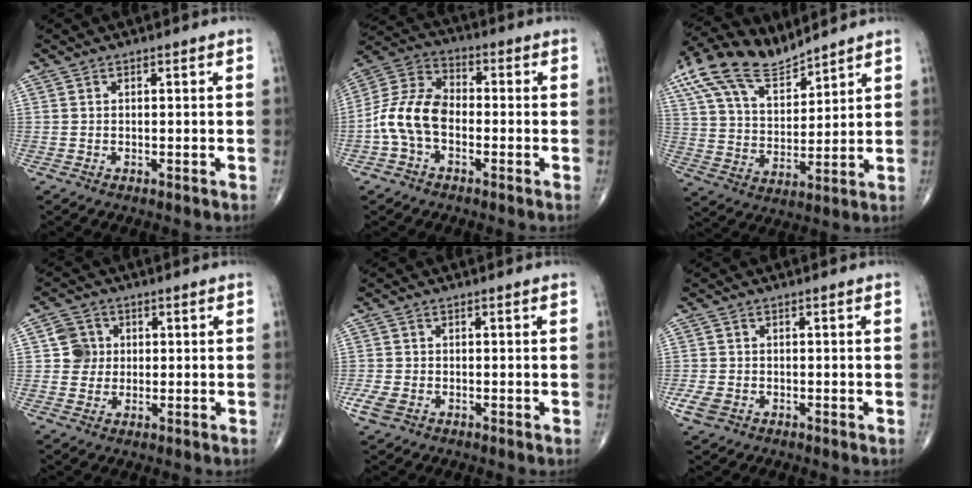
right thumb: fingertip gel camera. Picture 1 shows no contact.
{"total": 12.1, "force": [-2.6, 7.6, 9.0], "torque": [-0.176, 0.037, -0.061]}
{"total": 14.5, "force": [10.6, 6.1, 7.7], "torque": [-0.131, -0.027, 0.210]}
{"total": 4.5, "force": [0.6, 4.4, 0.9], "torque": [0.011, 0.005, 0.006]}
{"total": 3.2, "force": [-1.3, 2.2, 1.9], "torque": [-0.049, -0.005, -0.025]}
{"total": 3.3, "force": [-1.3, 2.5, 1.8], "torque": [-0.040, -0.002, -0.022]}